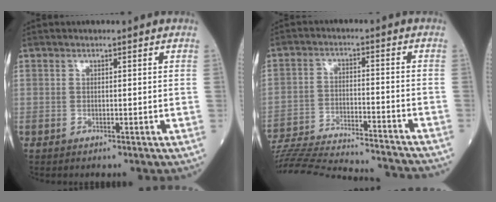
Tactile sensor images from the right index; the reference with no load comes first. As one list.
[{"total": 24.5, "force": [-23.1, 1.4, 8.0], "torque": [-0.145, -0.038, -0.331]}]